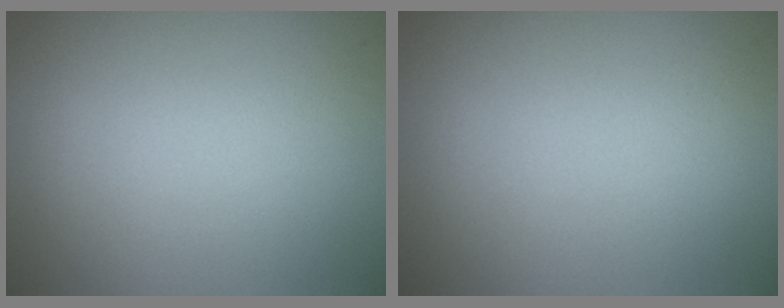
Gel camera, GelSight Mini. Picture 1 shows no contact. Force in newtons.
{"total": 0.0}